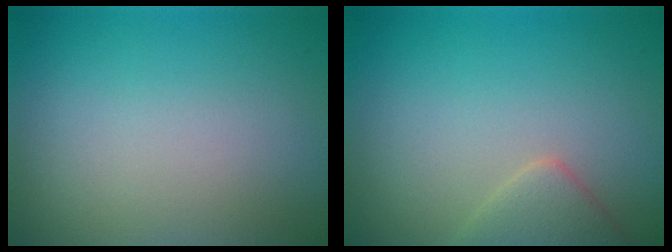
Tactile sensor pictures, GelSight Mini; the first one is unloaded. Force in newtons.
{"total": 2.3, "press": 2.3, "slide": 0.1}